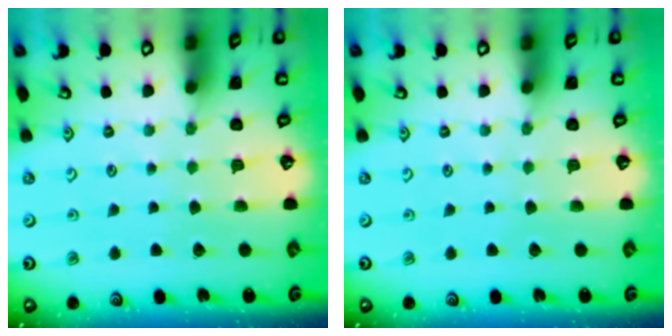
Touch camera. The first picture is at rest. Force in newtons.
{"total": 0.0}